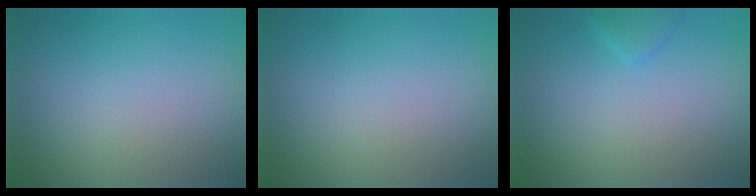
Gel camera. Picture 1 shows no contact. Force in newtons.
{"total": 0.0}
{"total": 1.0, "press": 1.0, "slide": 0.1}